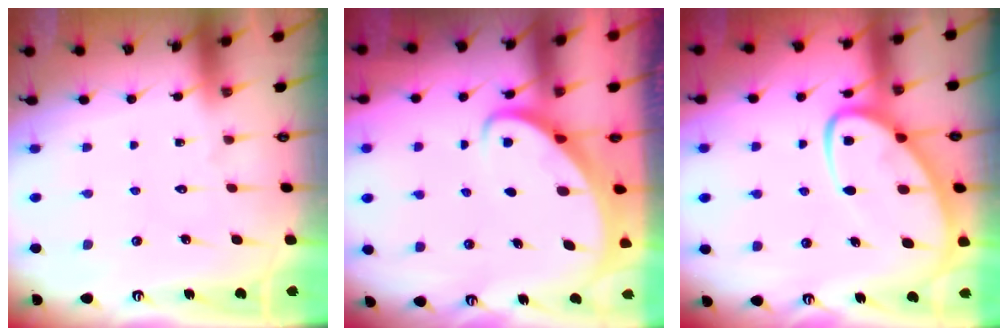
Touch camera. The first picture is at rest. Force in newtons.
{"total": 2.8, "press": 2.8, "slide": 0.4}
{"total": 10.9, "press": 10.9, "slide": 1.1}